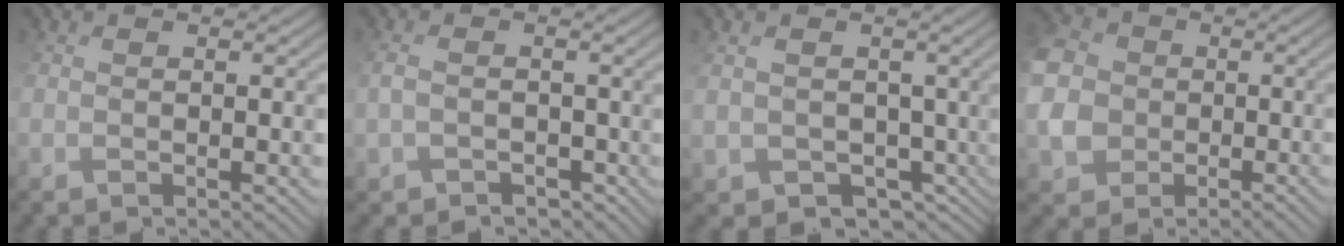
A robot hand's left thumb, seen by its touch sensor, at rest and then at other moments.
{"total": 1.4, "force": [-0.4, 1.3, 0.0], "torque": [-0.002, 0.003, -0.009]}
{"total": 5.1, "force": [0.7, 4.9, 1.3], "torque": [-0.037, -0.014, 0.005]}
{"total": 7.1, "force": [-0.3, 6.5, 3.0], "torque": [-0.101, 0.001, -0.012]}